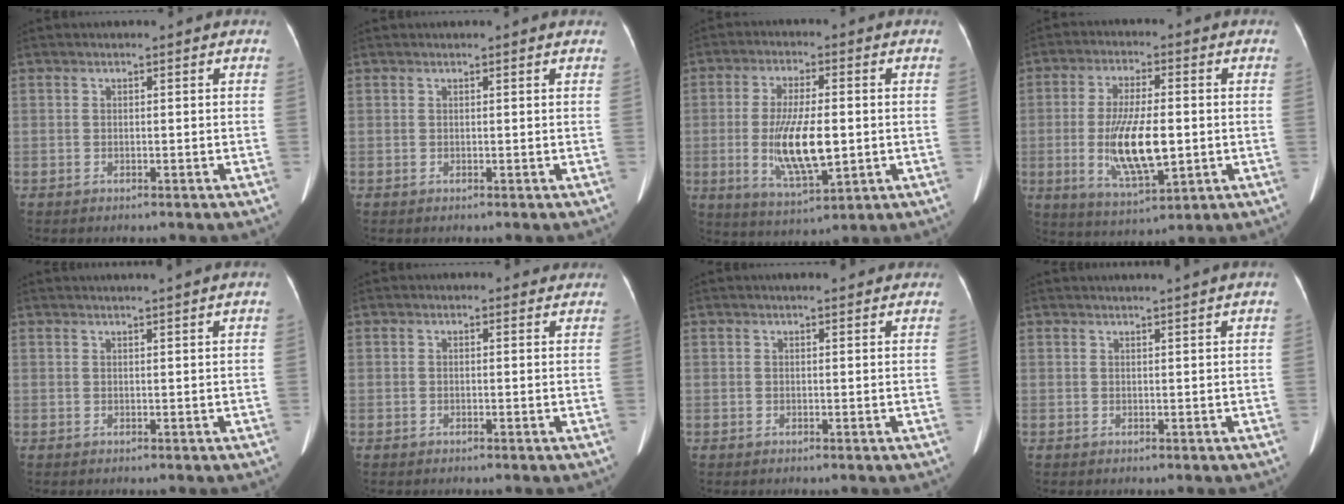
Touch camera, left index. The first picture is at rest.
{"total": 1.5, "force": [1.4, 0.0, 0.6], "torque": [-0.011, 0.016, 0.017]}
{"total": 10.9, "force": [-1.1, 3.1, 10.4], "torque": [-0.205, -0.012, -0.013]}
{"total": 11.5, "force": [-1.3, 3.4, 10.9], "torque": [-0.214, -0.010, -0.017]}
{"total": 3.7, "force": [3.3, -0.9, 1.5], "torque": [-0.018, 0.014, 0.042]}
{"total": 1.4, "force": [1.2, 0.8, 0.0], "torque": [0.000, -0.001, 0.002]}
{"total": 4.8, "force": [4.2, 1.2, 2.0], "torque": [-0.021, 0.019, 0.047]}
{"total": 3.6, "force": [3.2, -1.0, 1.5], "torque": [-0.016, 0.011, 0.041]}